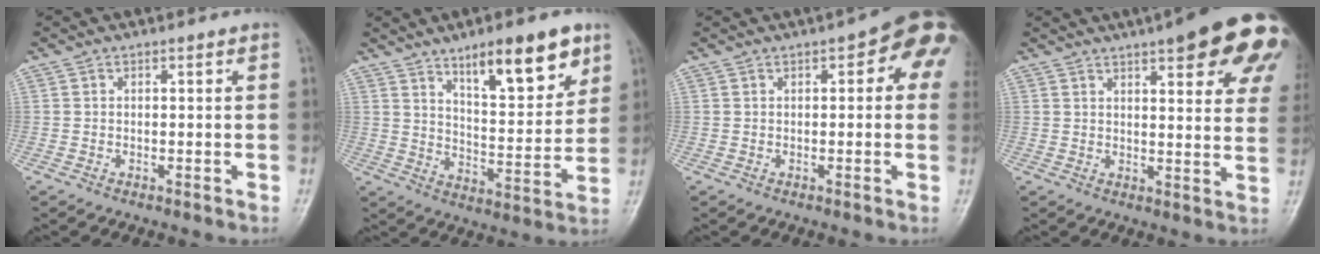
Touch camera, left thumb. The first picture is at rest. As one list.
[{"total": 14.9, "force": [9.1, 4.7, 10.9], "torque": [-0.130, -0.053, 0.147]}, {"total": 9.5, "force": [3.3, 3.8, 8.0], "torque": [-0.065, 0.012, 0.028]}, {"total": 21.9, "force": [12.0, 6.2, 17.2], "torque": [-0.189, -0.015, 0.135]}]